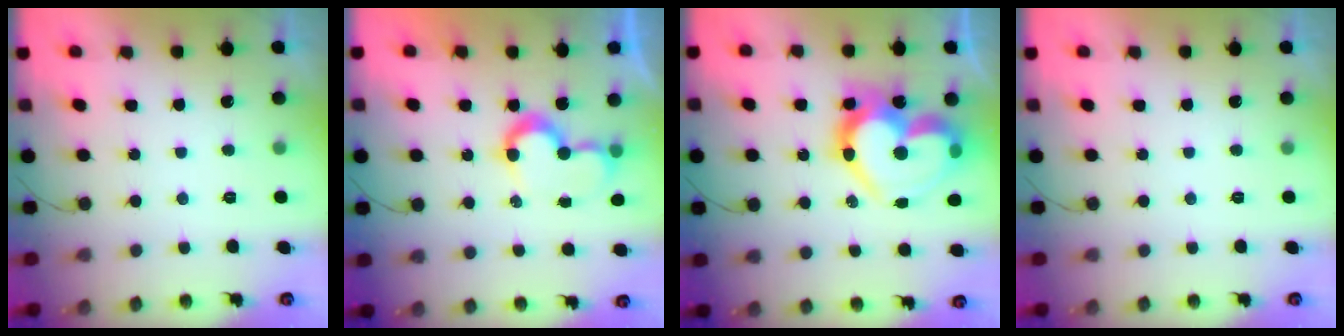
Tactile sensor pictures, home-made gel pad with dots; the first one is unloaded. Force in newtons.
{"total": 8.3, "press": 8.3, "slide": 0.1}
{"total": 24.2, "press": 24.1, "slide": 2.4}
{"total": 0.0}